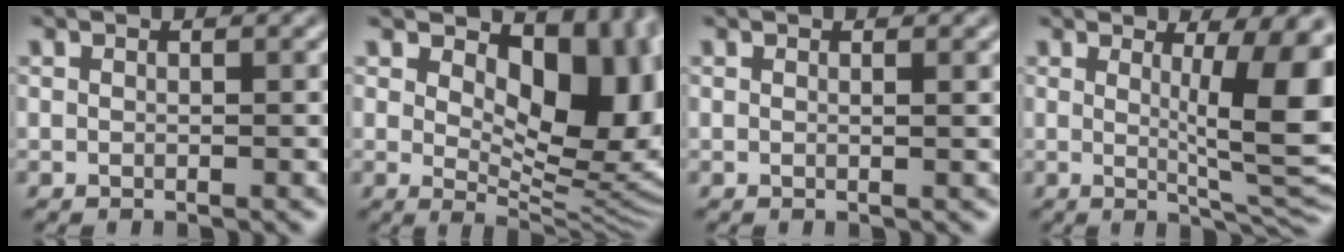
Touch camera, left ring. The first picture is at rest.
{"total": 13.0, "force": [3.2, 7.0, 10.4], "torque": [-0.130, -0.014, 0.061]}
{"total": 0.6, "force": [0.2, 0.2, 0.5], "torque": [-0.002, 0.001, 0.002]}
{"total": 8.9, "force": [1.6, 2.0, 8.5], "torque": [-0.111, -0.011, 0.029]}